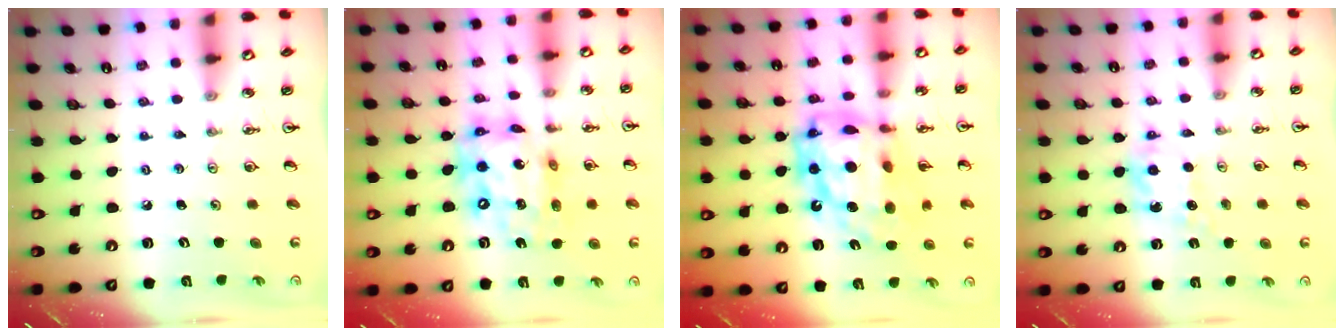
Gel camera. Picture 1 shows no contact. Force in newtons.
{"total": 16.4, "press": 16.3, "slide": 1.4}
{"total": 21.3, "press": 21.2, "slide": 2.0}
{"total": 7.4, "press": 7.4, "slide": 0.5}